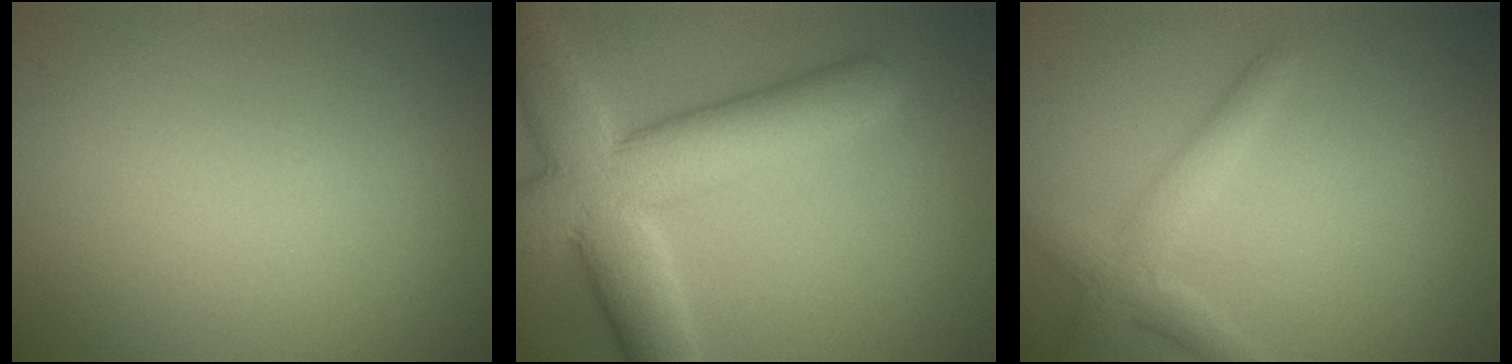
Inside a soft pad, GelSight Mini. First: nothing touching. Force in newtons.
{"total": 10.1, "press": 10.0, "slide": 0.7}
{"total": 2.8, "press": 2.8, "slide": 0.1}